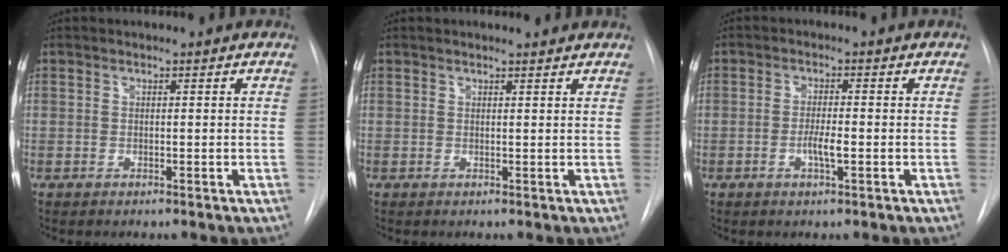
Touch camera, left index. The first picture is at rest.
{"total": 1.1, "force": [1.1, 0.1, 0.2], "torque": [-0.011, 0.001, 0.010]}
{"total": 3.1, "force": [-1.4, 0.3, 2.7], "torque": [-0.052, -0.005, -0.023]}